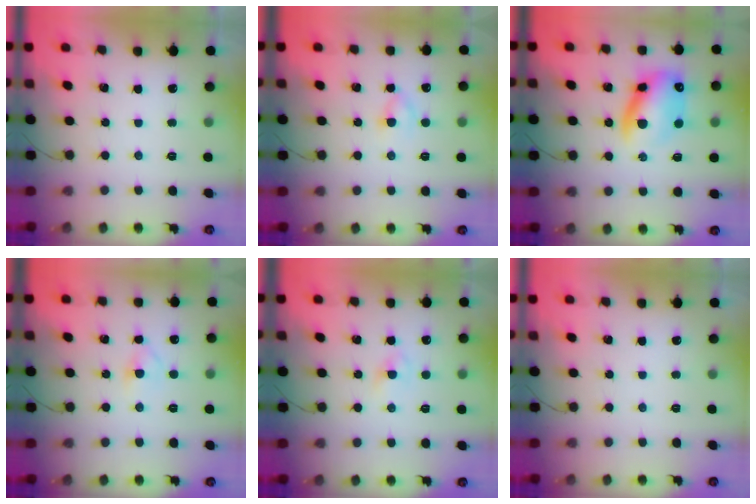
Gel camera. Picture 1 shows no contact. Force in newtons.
{"total": 2.5, "press": 2.2, "slide": 1.1}
{"total": 13.2, "press": 12.9, "slide": 2.7}
{"total": 3.2, "press": 3.0, "slide": 1.2}
{"total": 1.2, "press": 1.0, "slide": 0.5}
{"total": 0.0}